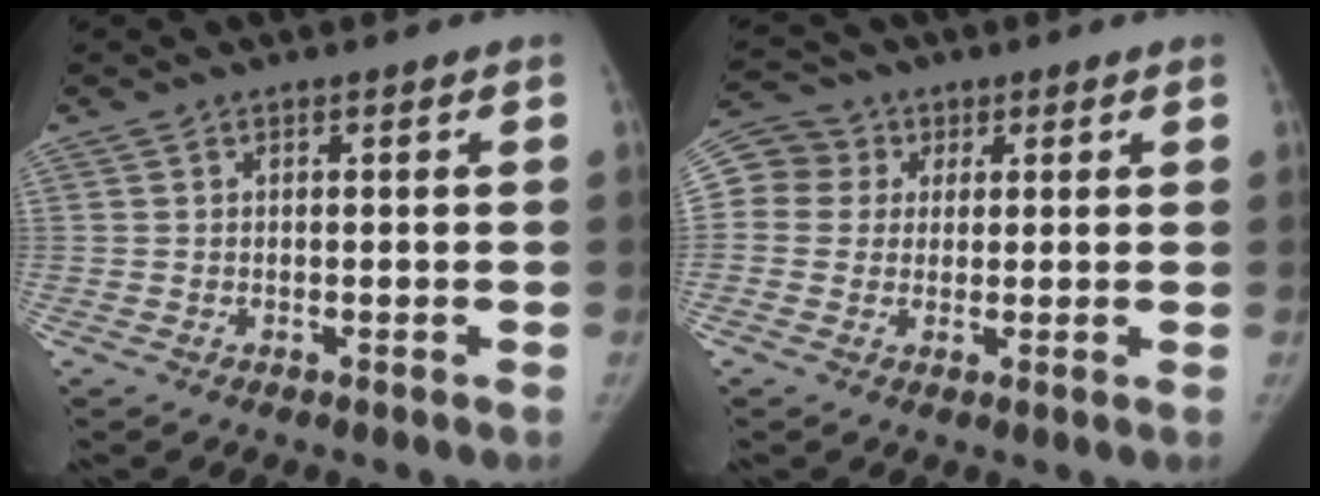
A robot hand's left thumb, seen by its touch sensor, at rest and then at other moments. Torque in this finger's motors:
{"motor_torque": [-0.46, 1.26, -0.24, 0.12, 0.00]}